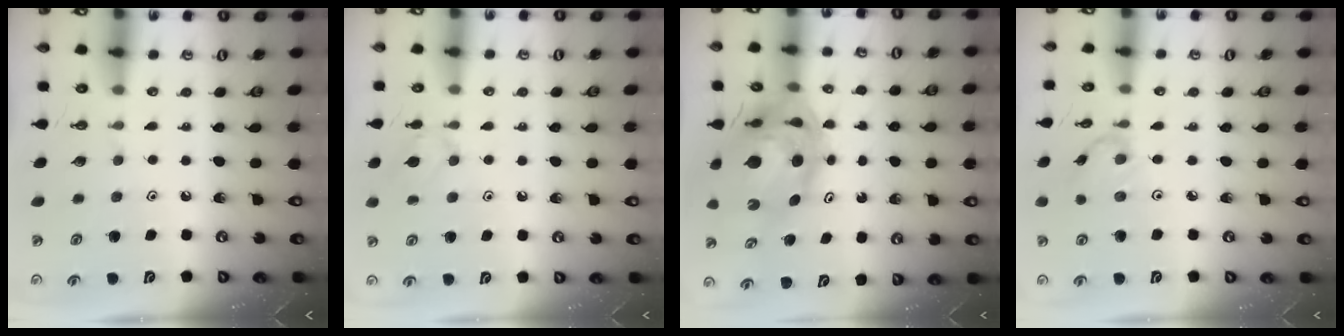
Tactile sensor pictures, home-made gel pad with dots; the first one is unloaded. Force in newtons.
{"total": 5.6, "press": 5.6, "slide": 0.9}
{"total": 15.0, "press": 14.9, "slide": 2.0}
{"total": 1.0, "press": 1.0, "slide": 0.3}